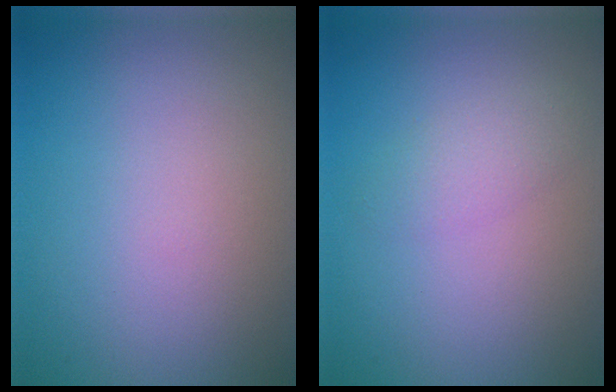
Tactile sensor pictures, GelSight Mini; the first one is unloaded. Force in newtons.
{"total": 1.7, "press": 1.7, "slide": 0.1}